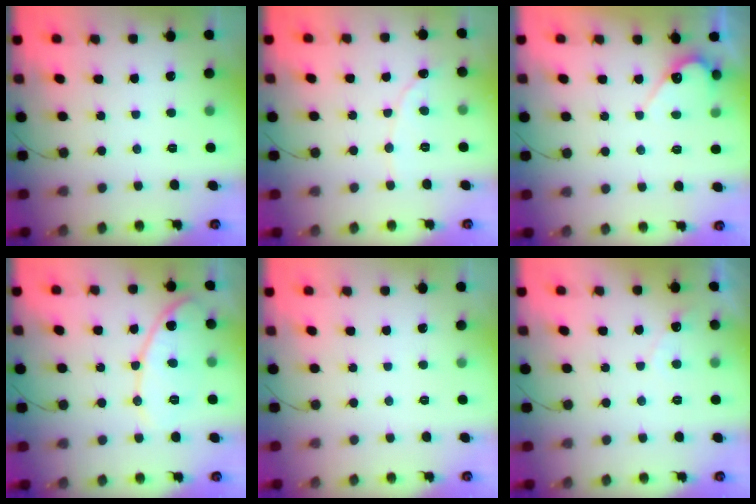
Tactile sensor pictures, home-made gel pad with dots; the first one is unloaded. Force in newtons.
{"total": 3.0, "press": 3.0, "slide": 0.3}
{"total": 5.6, "press": 5.6, "slide": 0.5}
{"total": 11.5, "press": 11.5, "slide": 0.6}
{"total": 0.0}
{"total": 4.0, "press": 4.0, "slide": 0.2}